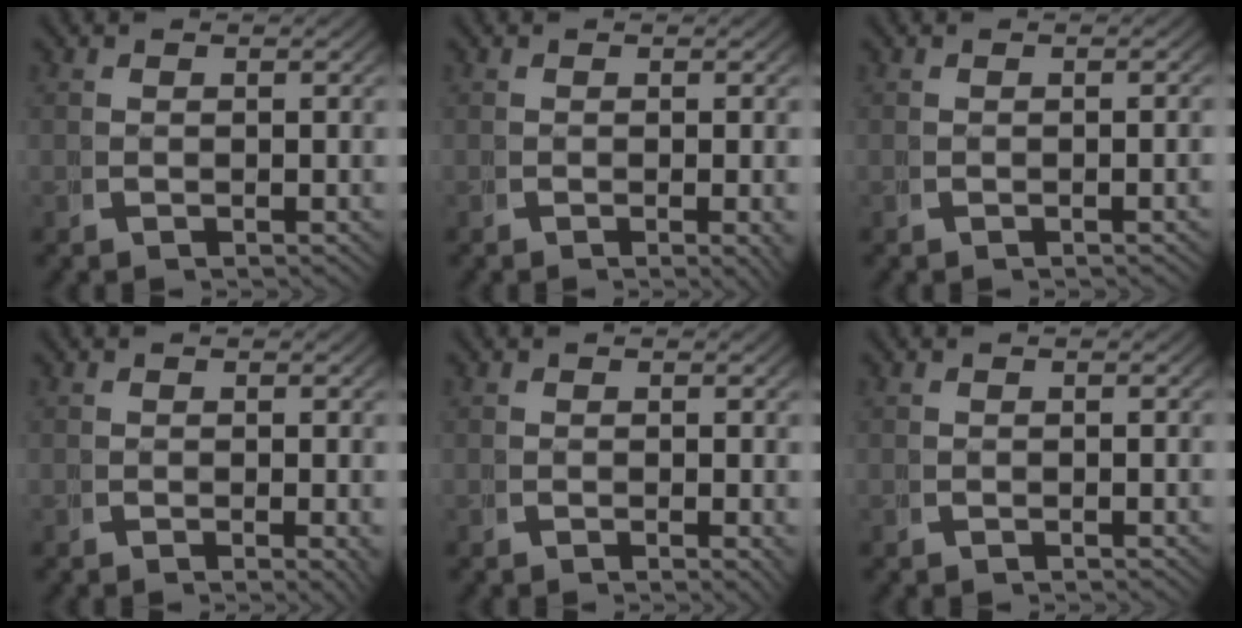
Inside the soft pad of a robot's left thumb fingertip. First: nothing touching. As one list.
[{"total": 1.5, "force": [-0.2, 0.2, 1.4], "torque": [-0.022, -0.003, -0.004]}, {"total": 0.7, "force": [-0.3, 0.0, 0.6], "torque": [-0.009, 0.005, -0.006]}, {"total": 1.1, "force": [-0.1, 0.2, 1.1], "torque": [-0.017, -0.004, -0.001]}, {"total": 0.8, "force": [0.0, 0.1, 0.7], "torque": [-0.015, -0.003, 0.000]}, {"total": 0.0}]